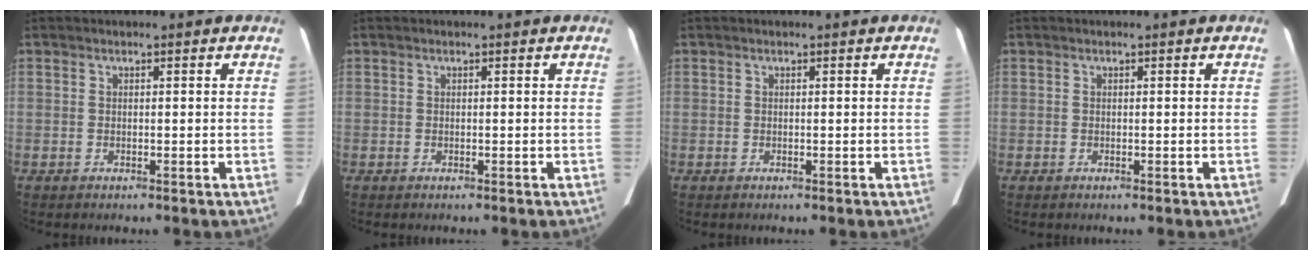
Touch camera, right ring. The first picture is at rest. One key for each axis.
{"total": 0.0}
{"total": 0.0}
{"total": 0.0}